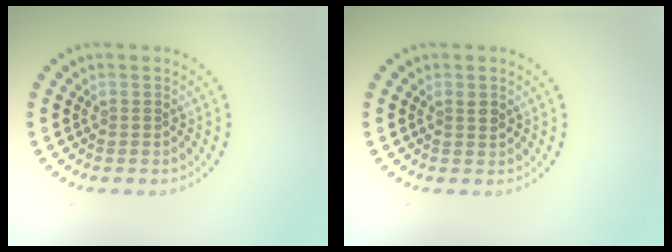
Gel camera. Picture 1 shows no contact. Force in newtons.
{"total": 0.8, "press": 0.7, "slide": 0.4}